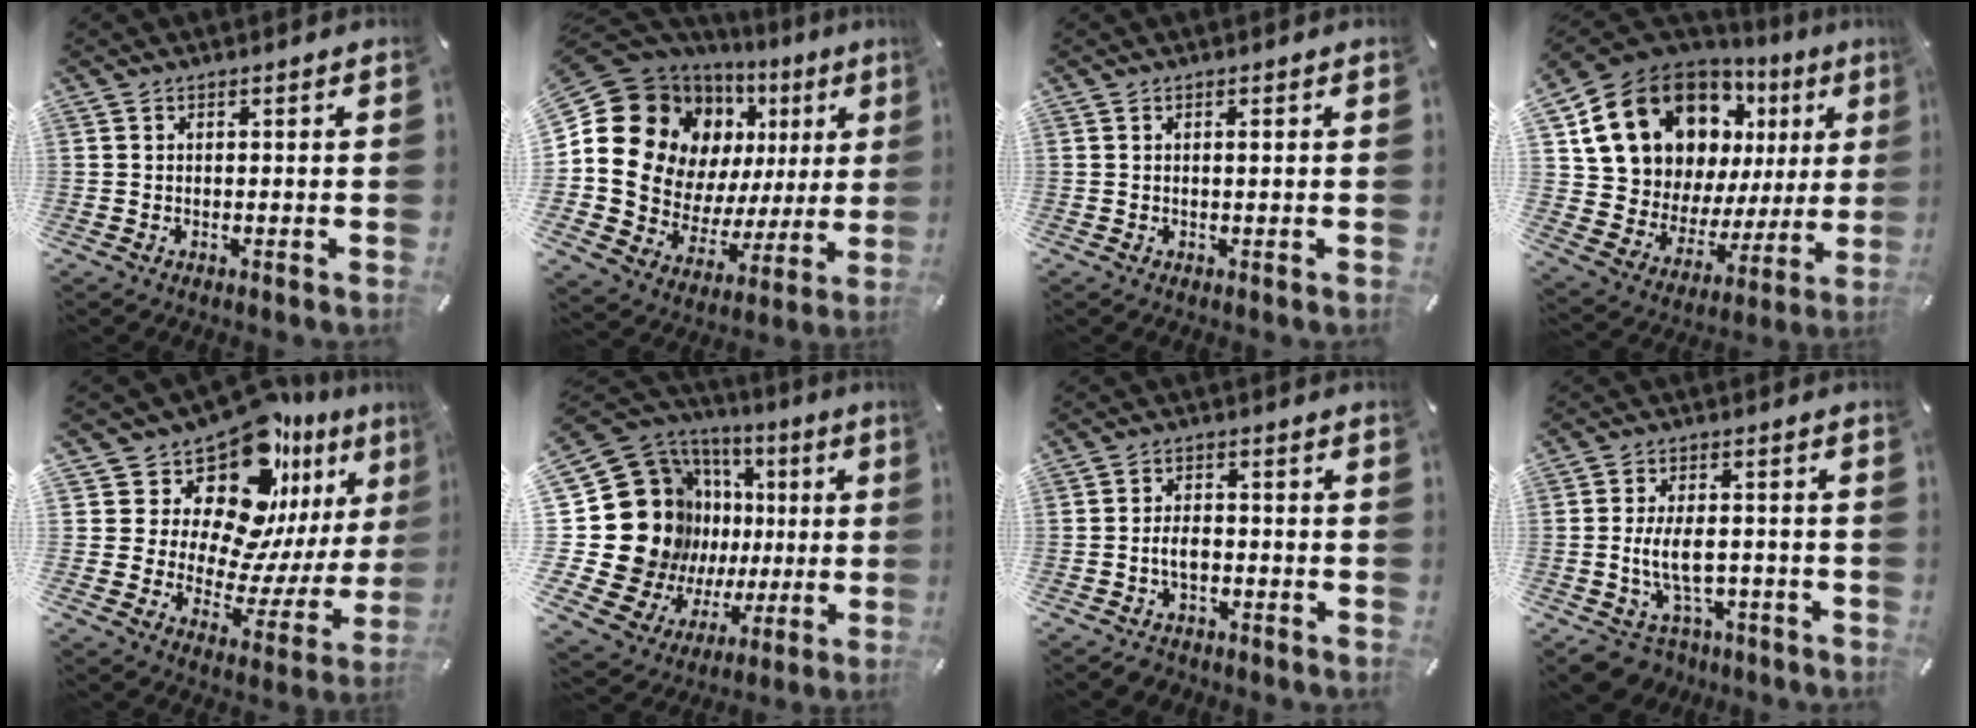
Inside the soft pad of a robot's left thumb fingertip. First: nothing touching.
{"total": 18.9, "force": [7.4, 15.3, 8.4], "torque": [-0.139, -0.061, 0.158]}
{"total": 0.8, "force": [0.2, 0.1, 0.8], "torque": [-0.016, -0.001, 0.003]}
{"total": 20.7, "force": [11.6, 14.1, 9.8], "torque": [-0.172, -0.072, 0.227]}
{"total": 20.0, "force": [14.7, 9.9, 9.3], "torque": [-0.143, -0.132, 0.252]}
{"total": 27.2, "force": [3.0, 21.2, 16.6], "torque": [-0.319, -0.067, 0.108]}
{"total": 4.6, "force": [-1.7, 3.3, 2.7], "torque": [-0.056, 0.010, -0.033]}
{"total": 9.9, "force": [-2.6, 6.9, 6.6], "torque": [-0.127, 0.018, -0.041]}